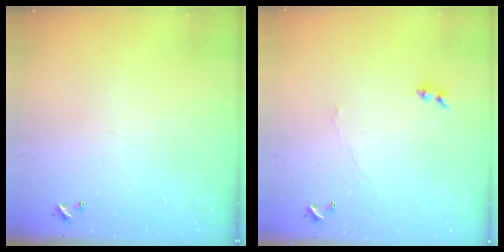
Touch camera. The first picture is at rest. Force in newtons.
{"total": 0.7, "press": 0.1, "slide": 0.7}